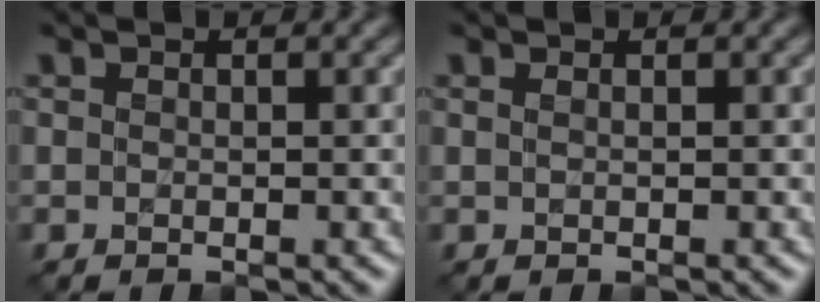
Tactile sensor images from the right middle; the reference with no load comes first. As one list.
[{"total": 0.7, "force": [0.4, 0.3, 0.5], "torque": [-0.007, -0.001, -0.001]}]